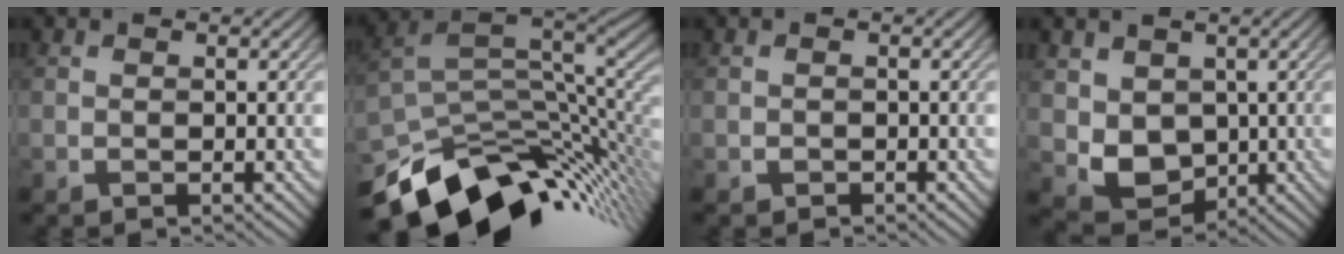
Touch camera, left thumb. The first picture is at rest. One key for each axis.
{"total": 14.1, "fx": -6.5, "fy": 7.0, "fz": 10.4, "tx": -0.181, "ty": -0.033, "tz": -0.106}
{"total": 0.7, "fx": -0.4, "fy": 0.5, "fz": 0.1, "tx": 0.002, "ty": -0.005, "tz": -0.009}
{"total": 5.9, "fx": 0.5, "fy": 4.9, "fz": 3.2, "tx": -0.086, "ty": -0.017, "tz": 0.012}